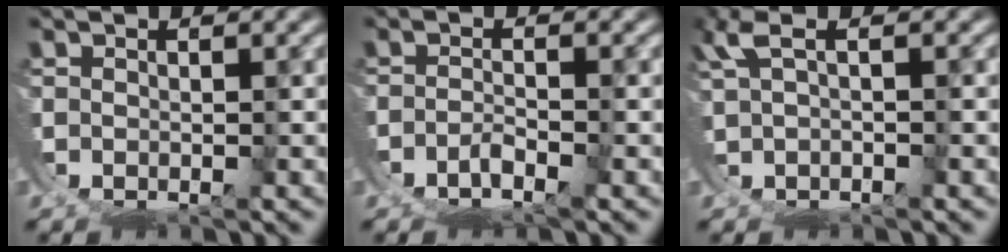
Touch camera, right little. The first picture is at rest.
{"total": 3.4, "force": [-2.5, 1.9, 1.2], "torque": [-0.035, -0.023, -0.030]}
{"total": 3.4, "force": [1.8, 2.0, 2.0], "torque": [-0.034, 0.019, 0.021]}